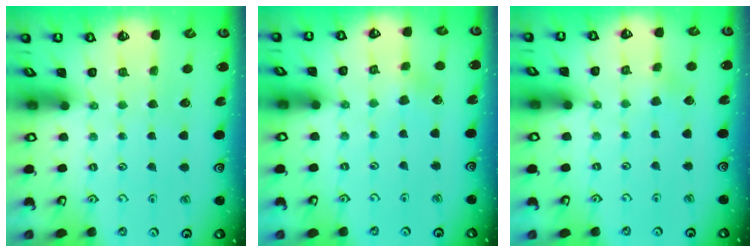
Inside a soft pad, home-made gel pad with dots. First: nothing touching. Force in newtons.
{"total": 2.3, "press": 2.3, "slide": 0.4}
{"total": 2.9, "press": 2.9, "slide": 0.2}